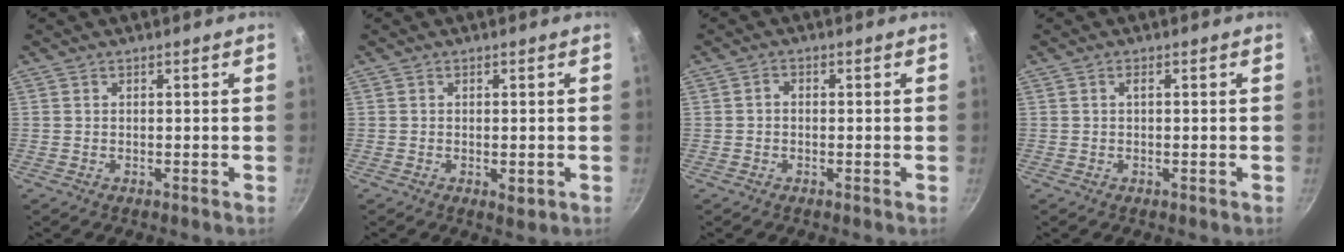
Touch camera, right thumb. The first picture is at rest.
{"total": 2.3, "force": [-0.6, 1.0, 2.0], "torque": [-0.031, -0.006, -0.007]}
{"total": 1.3, "force": [-0.3, 1.0, 0.8], "torque": [-0.016, 0.008, -0.007]}
{"total": 0.9, "force": [0.1, 0.2, 0.9], "torque": [-0.021, 0.004, -0.001]}